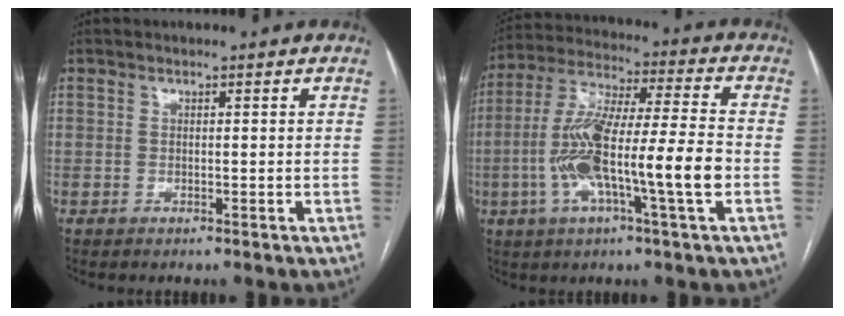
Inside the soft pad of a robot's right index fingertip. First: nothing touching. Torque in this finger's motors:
{"motor_torque": [2.13, -0.01, 1.05, 0.21]}